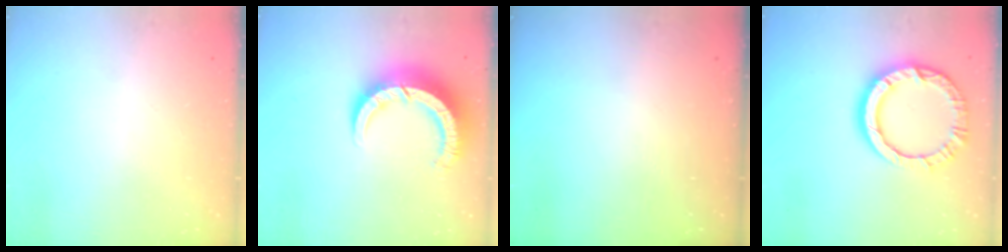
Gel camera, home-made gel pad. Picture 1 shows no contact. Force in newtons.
{"total": 9.3, "press": 9.2, "slide": 1.1}
{"total": 0.0}
{"total": 12.7, "press": 12.6, "slide": 1.2}